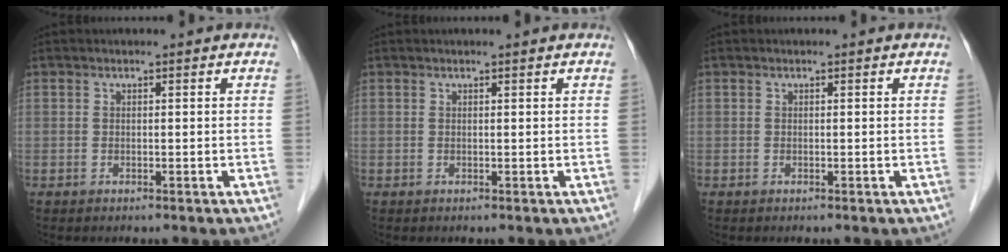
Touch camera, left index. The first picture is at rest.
{"total": 0.7, "force": [0.6, -0.1, 0.4], "torque": [-0.008, 0.004, 0.013]}
{"total": 0.0}